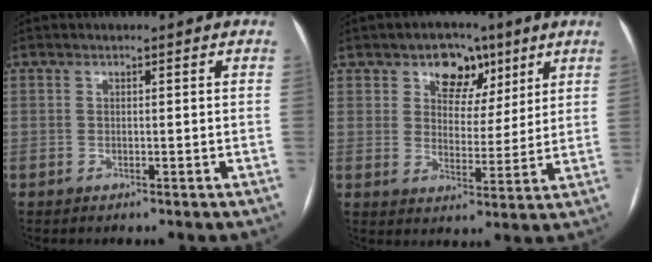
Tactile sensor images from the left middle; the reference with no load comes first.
{"total": 7.6, "force": [4.4, 5.1, 3.5], "torque": [-0.044, 0.015, 0.070]}